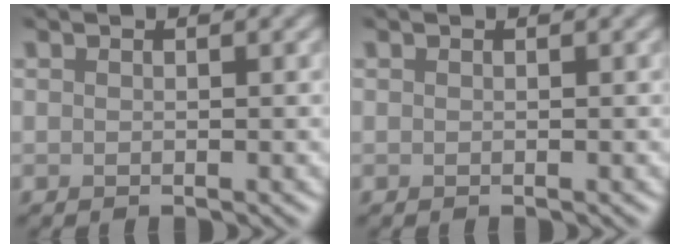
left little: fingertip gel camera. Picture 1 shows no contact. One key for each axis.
{"total": 0.0}